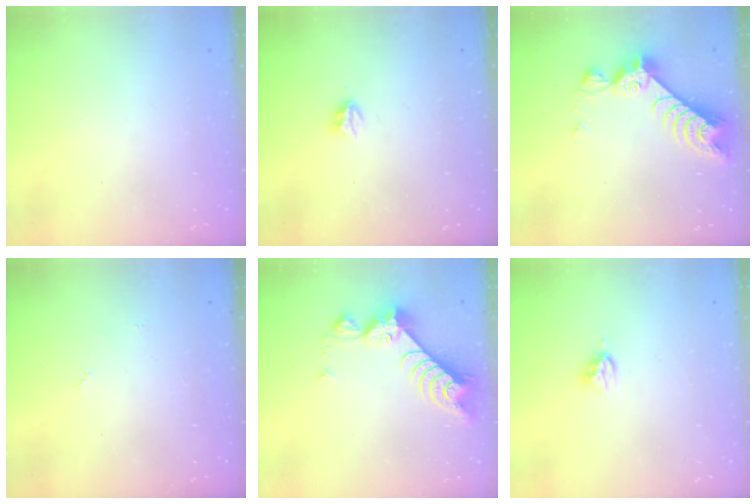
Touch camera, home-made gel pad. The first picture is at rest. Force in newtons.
{"total": 2.9, "press": 2.9, "slide": 0.5}
{"total": 9.0, "press": 8.9, "slide": 0.9}
{"total": 3.7, "press": 3.7, "slide": 0.4}
{"total": 9.1, "press": 9.1, "slide": 0.6}
{"total": 4.6, "press": 4.6, "slide": 0.4}